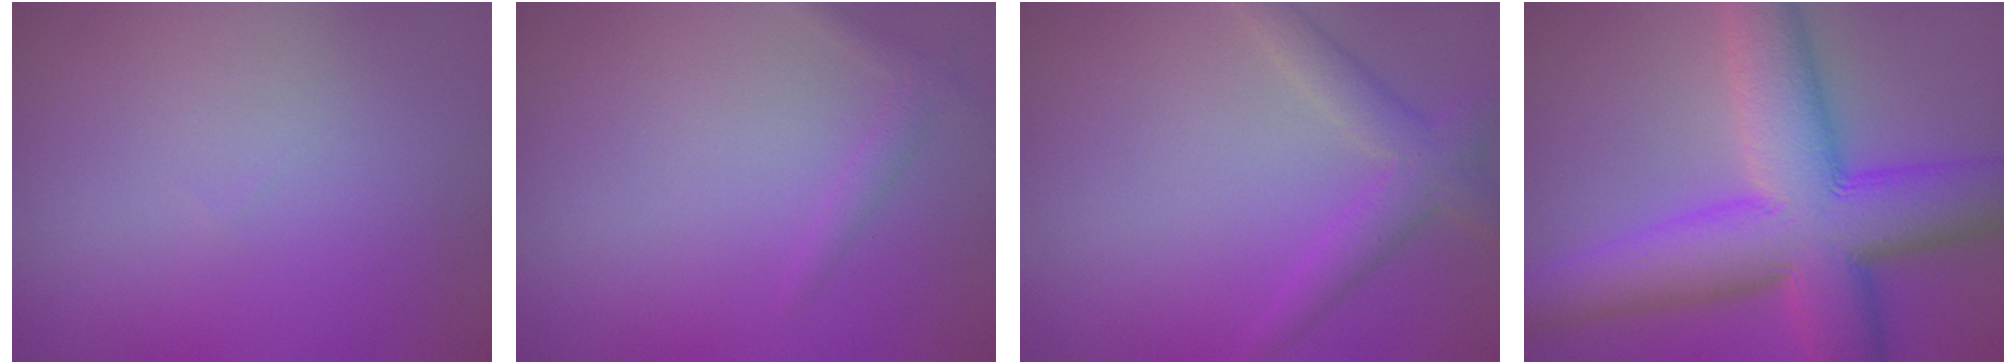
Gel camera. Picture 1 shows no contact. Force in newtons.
{"total": 1.1, "press": 1.1, "slide": 0.0}
{"total": 3.1, "press": 3.1, "slide": 0.2}
{"total": 13.3, "press": 13.3, "slide": 0.1}